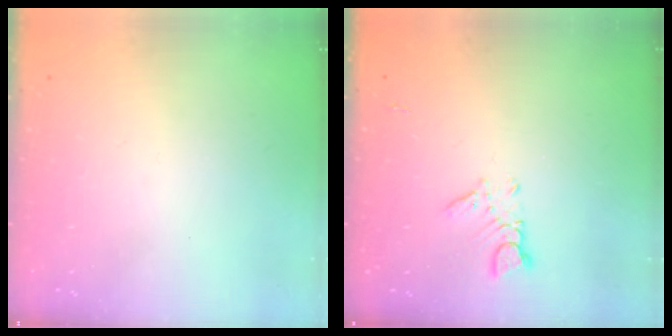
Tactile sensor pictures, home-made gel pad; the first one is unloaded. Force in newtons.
{"total": 3.1, "press": 3.0, "slide": 0.4}